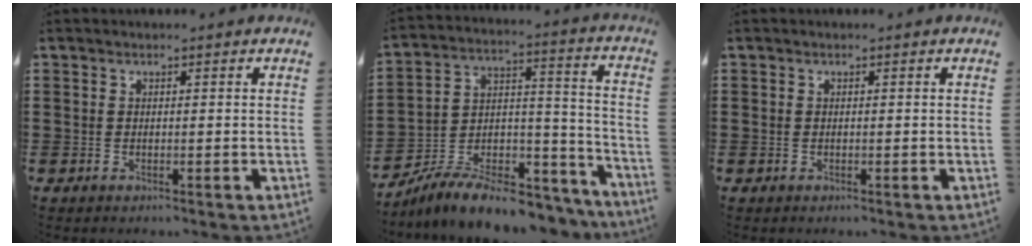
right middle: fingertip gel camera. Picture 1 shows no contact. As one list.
[{"total": 7.8, "force": [-7.0, 1.8, 2.8], "torque": [-0.045, 0.013, -0.135]}, {"total": 0.0}]